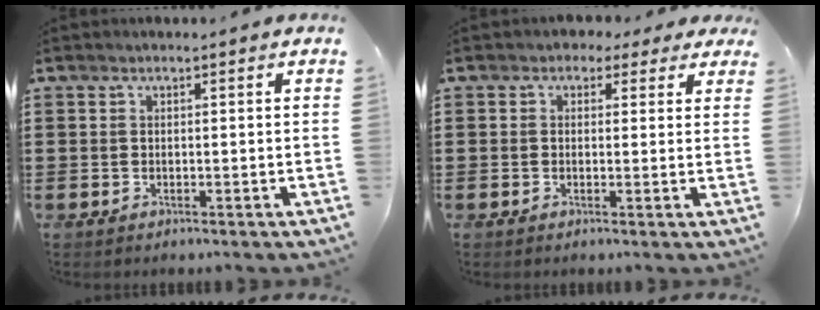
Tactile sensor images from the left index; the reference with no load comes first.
{"total": 1.9, "force": [0.9, 1.6, 0.6], "torque": [-0.019, 0.010, 0.015]}